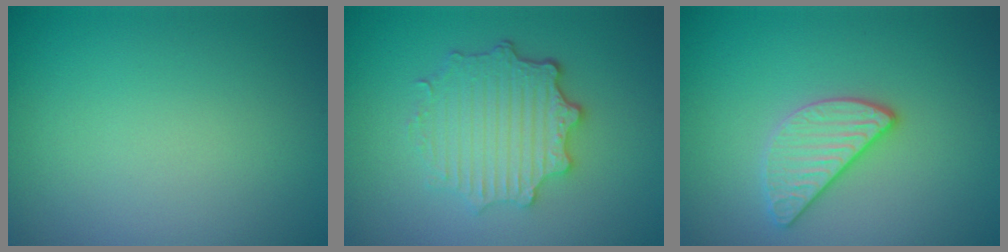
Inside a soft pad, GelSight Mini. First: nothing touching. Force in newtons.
{"total": 4.8, "press": 3.7, "slide": 3.0}
{"total": 2.6, "press": 2.5, "slide": 0.8}